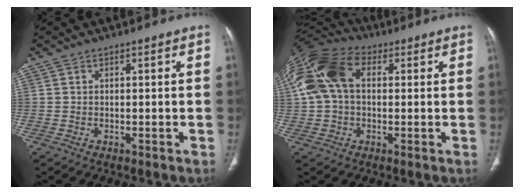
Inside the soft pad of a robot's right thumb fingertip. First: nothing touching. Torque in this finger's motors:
{"motor_torque": [2.36, 2.65, 1.25, -0.74, 0.69]}